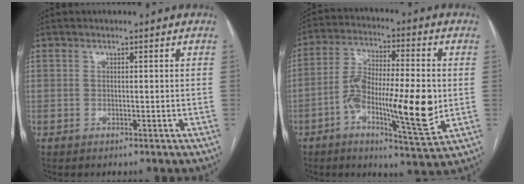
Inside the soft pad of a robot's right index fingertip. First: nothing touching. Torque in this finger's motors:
{"motor_torque": [0.96, 0.23, 0.65, 0.21]}